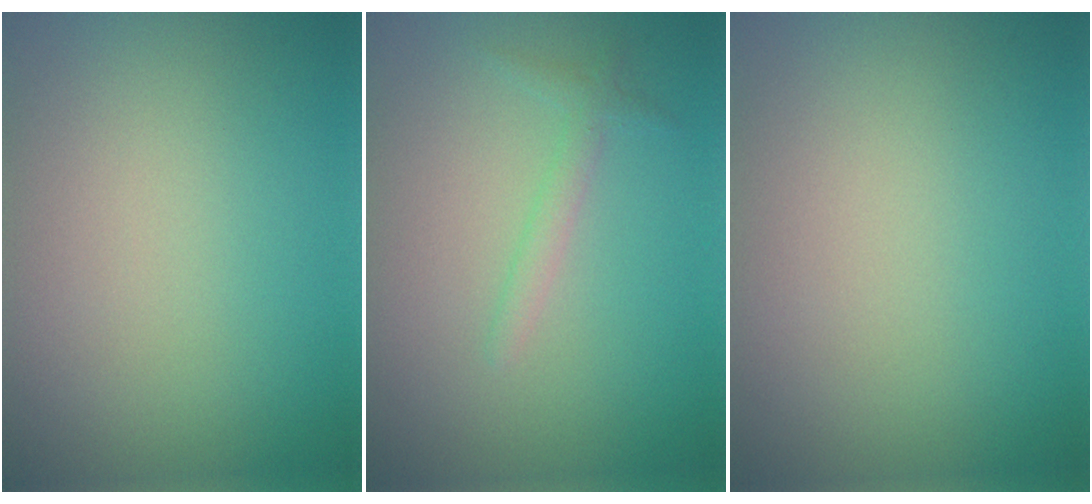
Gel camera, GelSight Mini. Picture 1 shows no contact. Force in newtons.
{"total": 1.3, "press": 1.3, "slide": 0.0}
{"total": 0.0}